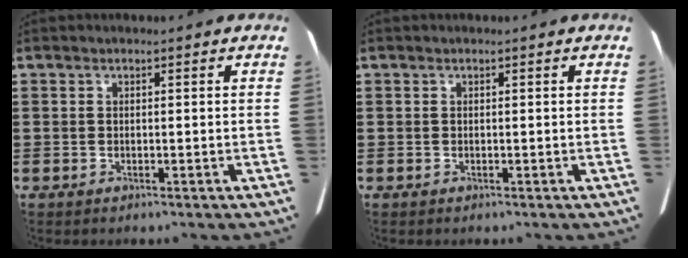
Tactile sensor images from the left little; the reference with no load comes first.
{"total": 0.0}